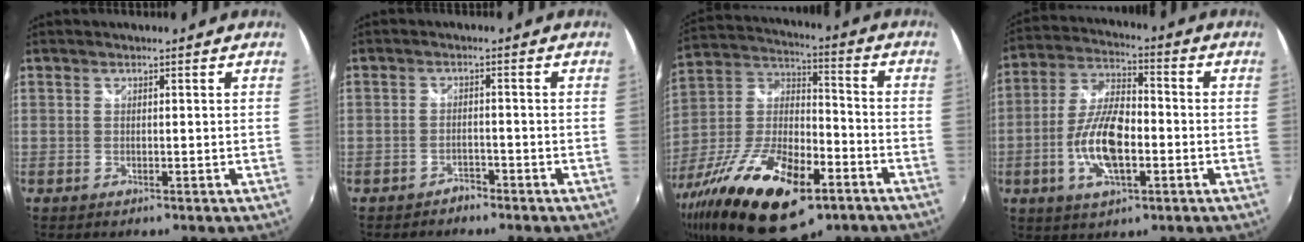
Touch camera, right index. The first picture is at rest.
{"total": 2.2, "force": [-2.0, 0.8, 0.3], "torque": [-0.008, -0.001, -0.033]}
{"total": 26.9, "force": [-14.4, 11.4, 19.6], "torque": [-0.386, -0.038, -0.240]}
{"total": 12.5, "force": [-3.5, 5.1, 10.9], "torque": [-0.226, 0.000, -0.064]}